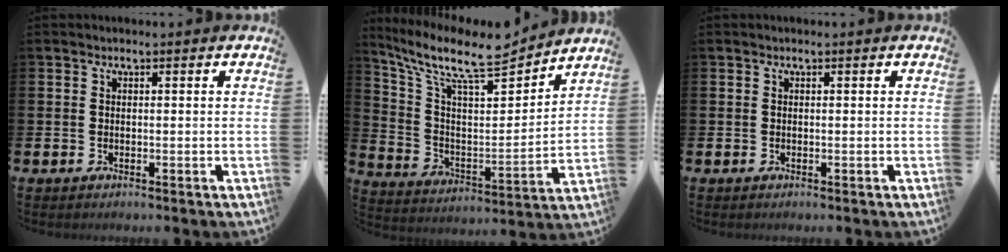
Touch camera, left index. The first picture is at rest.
{"total": 10.8, "force": [9.0, 2.4, 5.4], "torque": [-0.133, -0.063, 0.149]}
{"total": 0.0}